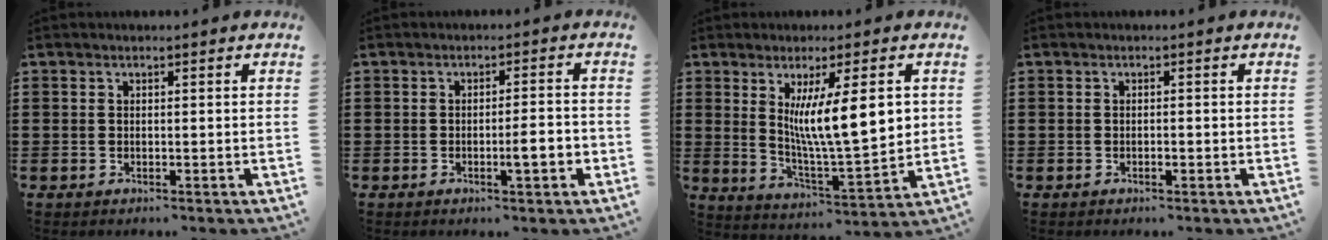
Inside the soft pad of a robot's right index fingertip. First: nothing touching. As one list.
[{"total": 4.2, "force": [-1.3, 0.7, 3.9], "torque": [-0.057, -0.003, -0.024]}, {"total": 11.7, "force": [2.9, 2.4, 11.1], "torque": [-0.194, -0.003, 0.046]}, {"total": 0.5, "force": [-0.3, 0.2, 0.4], "torque": [-0.009, -0.002, -0.005]}]